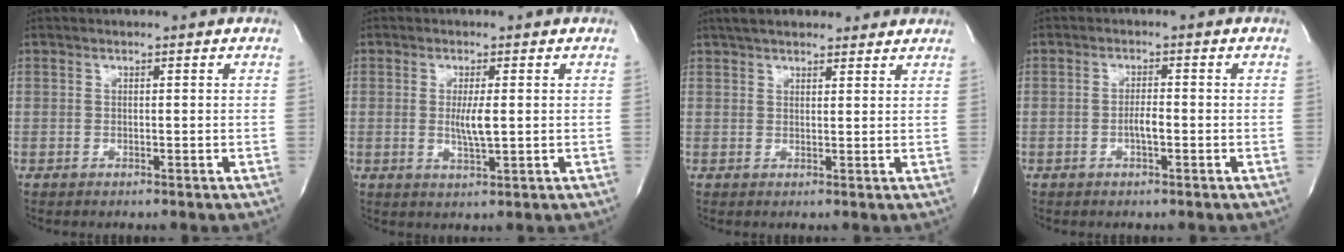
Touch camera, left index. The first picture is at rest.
{"total": 3.5, "force": [0.1, 0.4, 3.5], "torque": [-0.068, -0.006, 0.004]}
{"total": 10.1, "force": [8.4, 3.2, 4.6], "torque": [-0.059, 0.029, 0.119]}
{"total": 2.1, "force": [-0.8, 0.4, 2.0], "torque": [-0.034, 0.001, -0.014]}